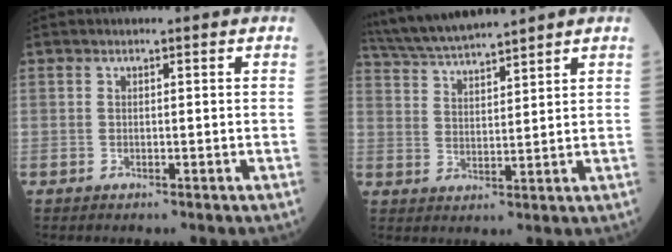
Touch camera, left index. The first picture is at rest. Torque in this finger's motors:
{"motor_torque": [0.08, -0.43, 0.21, 0.14]}